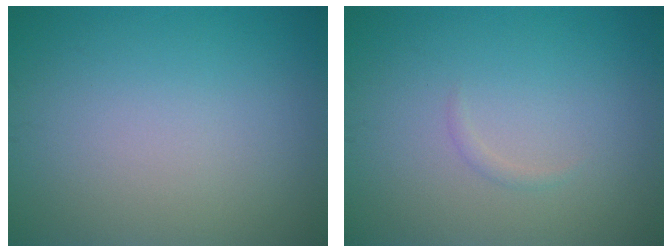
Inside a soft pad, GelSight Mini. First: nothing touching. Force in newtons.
{"total": 0.6, "press": 0.6, "slide": 0.0}